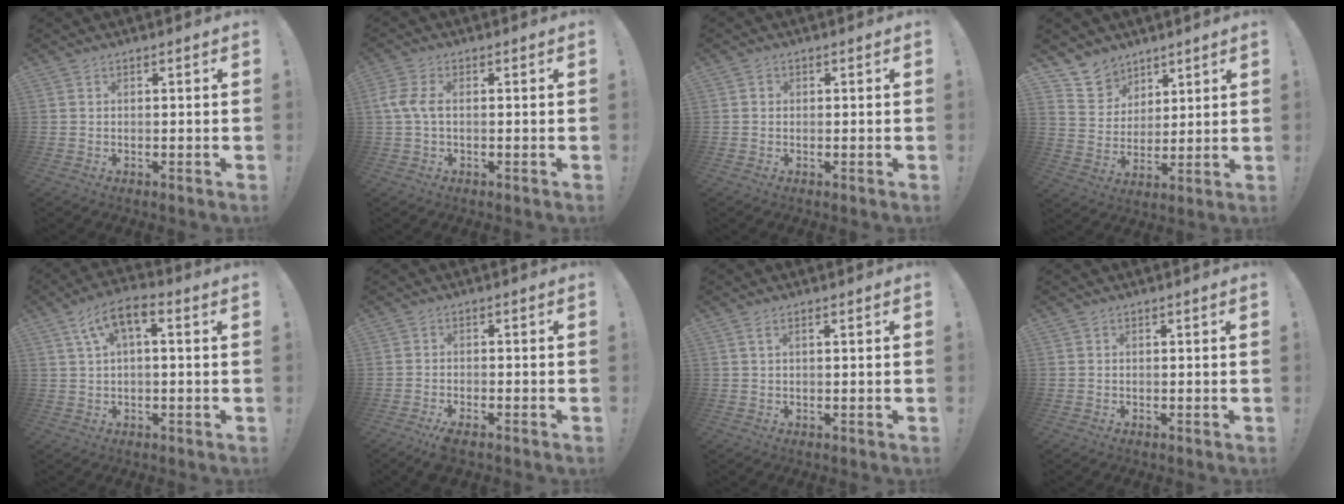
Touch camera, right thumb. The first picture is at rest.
{"total": 5.0, "force": [-0.2, 2.4, 4.4], "torque": [-0.101, 0.002, -0.005]}
{"total": 1.0, "force": [-0.1, 0.9, 0.4], "torque": [-0.006, 0.003, -0.001]}
{"total": 9.1, "force": [6.8, 6.0, 0.7], "torque": [-0.016, -0.063, 0.135]}
{"total": 7.8, "force": [2.3, 2.8, 6.9], "torque": [-0.130, 0.004, 0.046]}
{"total": 3.7, "force": [-3.0, 0.5, 2.1], "torque": [-0.042, 0.002, -0.052]}
{"total": 1.7, "force": [0.6, 0.4, 1.5], "torque": [-0.034, 0.002, 0.012]}
{"total": 1.0, "force": [0.0, 1.0, -0.1], "torque": [0.010, -0.003, -0.001]}